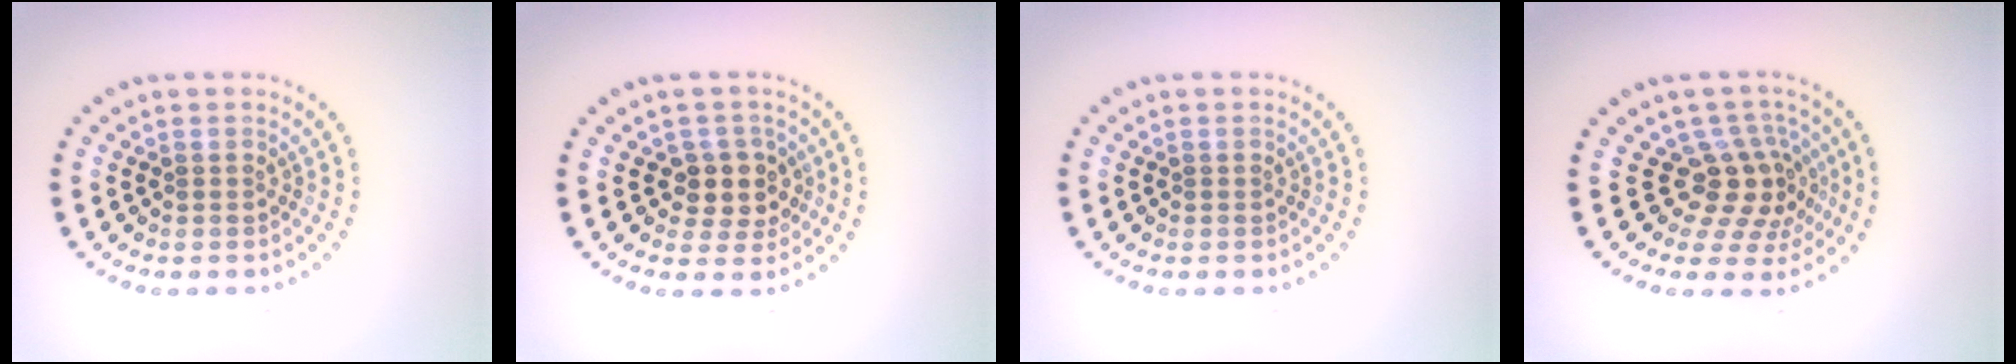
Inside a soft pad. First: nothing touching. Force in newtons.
{"total": 2.9, "press": 2.5, "slide": 1.5}
{"total": 0.0}
{"total": 4.2, "press": 2.9, "slide": 3.0}